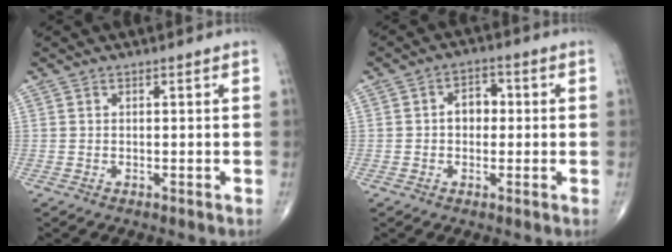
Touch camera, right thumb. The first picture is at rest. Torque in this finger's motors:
{"motor_torque": [0.94, 0.90, 0.42, -0.18, 0.09]}